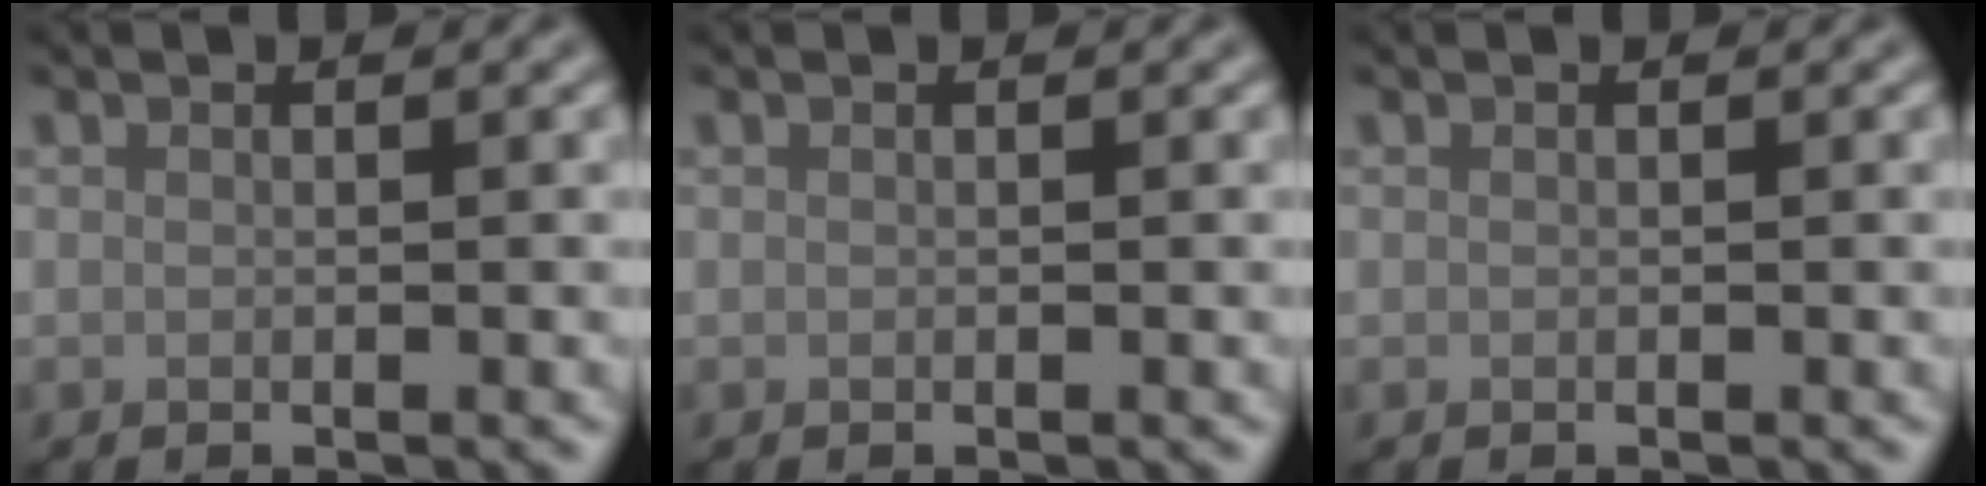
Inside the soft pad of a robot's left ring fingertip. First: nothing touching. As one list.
[{"total": 0.0}, {"total": 0.0}]